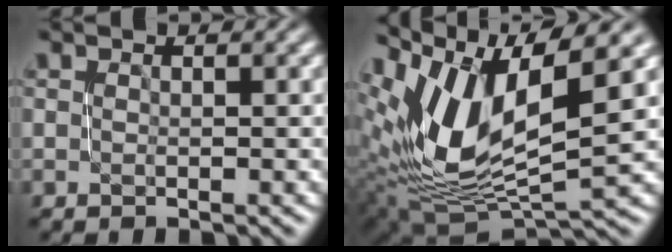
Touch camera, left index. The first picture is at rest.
{"total": 10.8, "force": [3.9, 4.9, 8.9], "torque": [-0.187, 0.009, 0.073]}